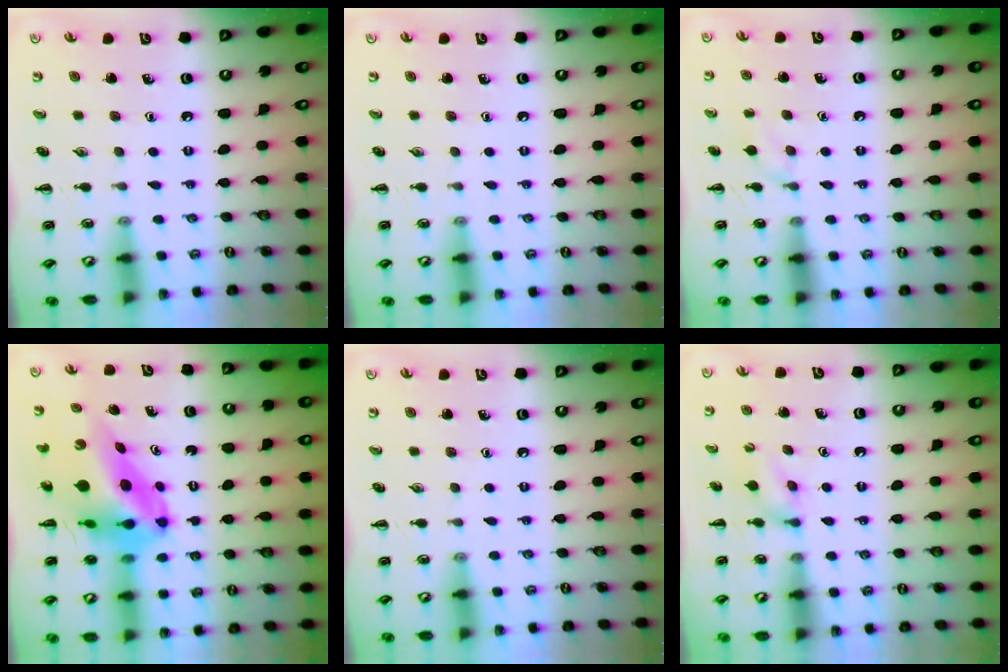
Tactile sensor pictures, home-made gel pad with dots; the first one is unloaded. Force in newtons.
{"total": 0.0}
{"total": 5.4, "press": 5.1, "slide": 2.0}
{"total": 12.0, "press": 11.4, "slide": 3.7}
{"total": 0.0}
{"total": 5.1, "press": 4.8, "slide": 1.7}